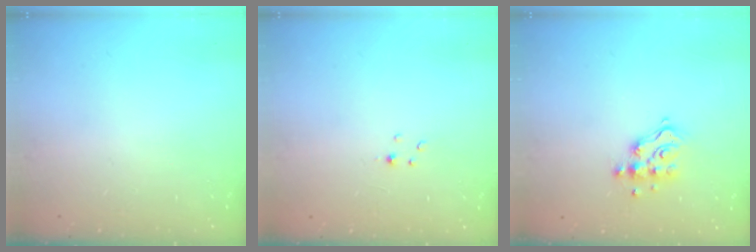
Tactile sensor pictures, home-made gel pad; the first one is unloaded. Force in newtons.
{"total": 1.5, "press": 1.4, "slide": 0.2}
{"total": 10.0, "press": 9.9, "slide": 0.8}